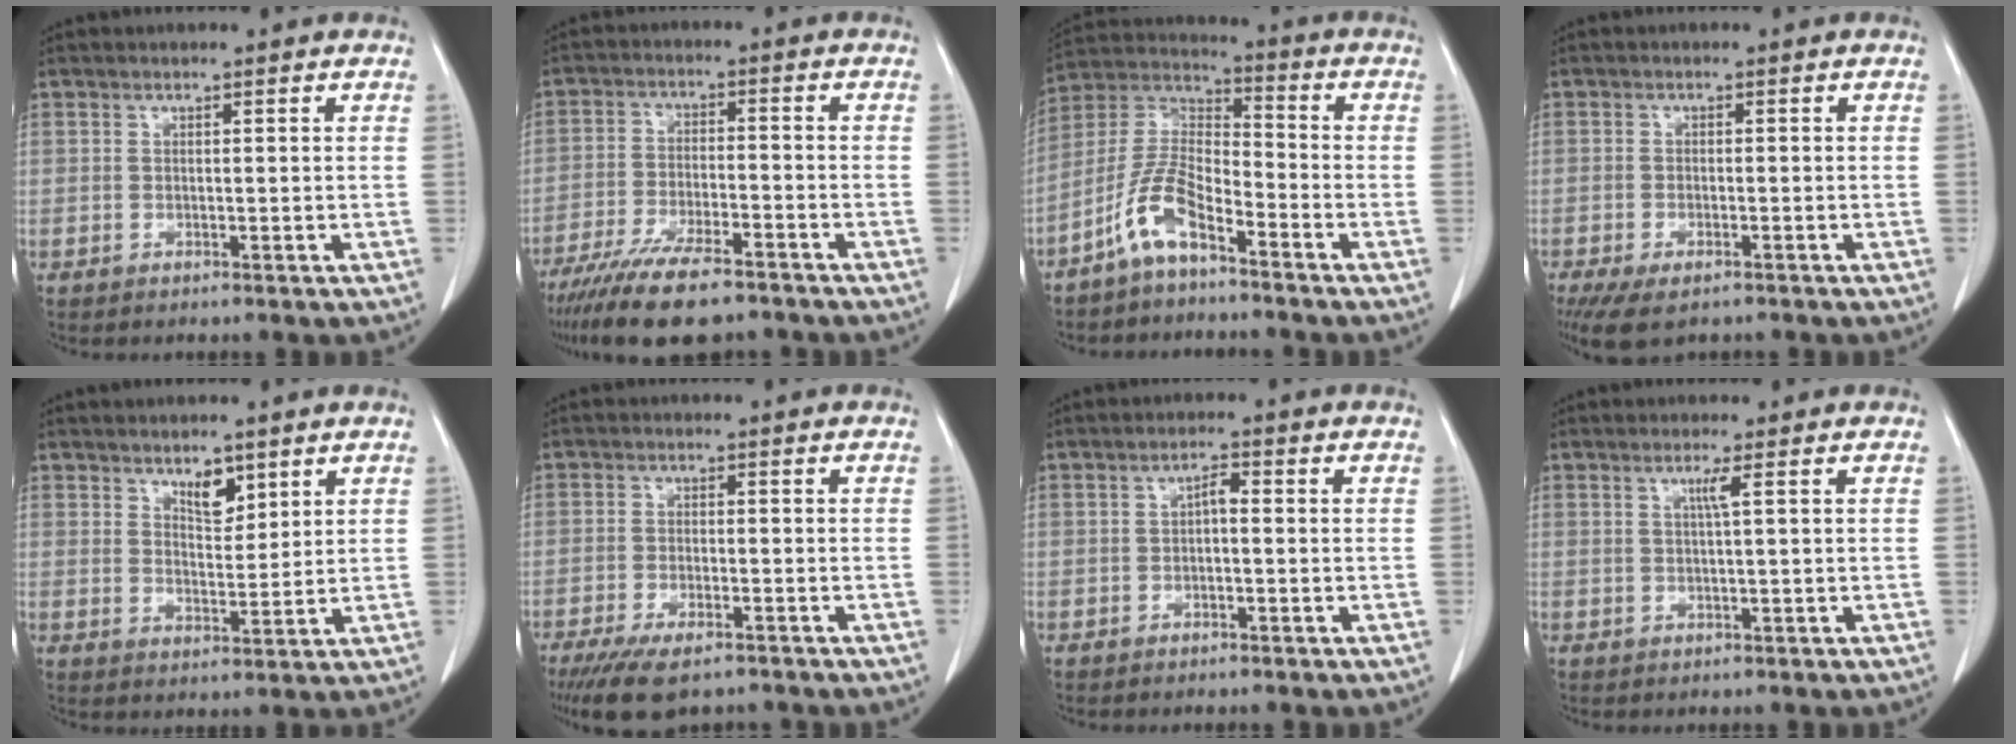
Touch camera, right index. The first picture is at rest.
{"total": 13.4, "force": [-10.6, 2.7, 7.7], "torque": [-0.137, -0.028, -0.174]}
{"total": 8.9, "force": [-5.8, 2.6, 6.3], "torque": [-0.144, 0.008, -0.118]}
{"total": 6.5, "force": [-4.6, 2.4, 3.8], "torque": [-0.057, -0.010, -0.068]}
{"total": 4.0, "force": [2.7, 1.7, 2.4], "torque": [-0.039, -0.005, 0.050]}
{"total": 9.1, "force": [-6.8, 2.7, 5.4], "torque": [-0.083, -0.013, -0.104]}
{"total": 1.9, "force": [-0.2, 0.7, 1.7], "torque": [-0.030, 0.006, -0.003]}
{"total": 1.6, "force": [0.5, -0.5, 1.4], "torque": [-0.033, -0.001, 0.012]}